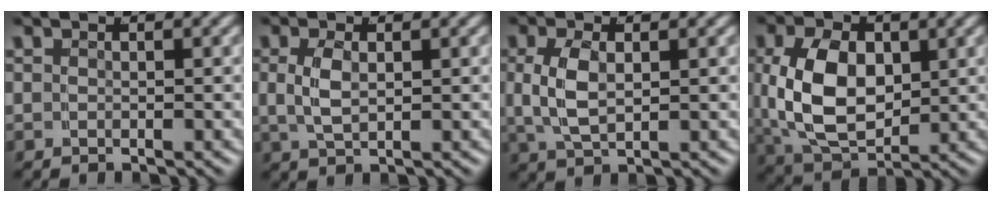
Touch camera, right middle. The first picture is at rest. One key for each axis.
{"total": 2.7, "fx": 0.4, "fy": 1.5, "fz": 2.2, "tx": -0.055, "ty": 0.001, "tz": 0.013}
{"total": 3.7, "fx": 0.4, "fy": 2.2, "fz": 3.0, "tx": -0.079, "ty": -0.001, "tz": 0.015}
{"total": 9.0, "fx": 0.0, "fy": 6.3, "fz": 6.4, "tx": -0.147, "ty": -0.025, "tz": 0.018}